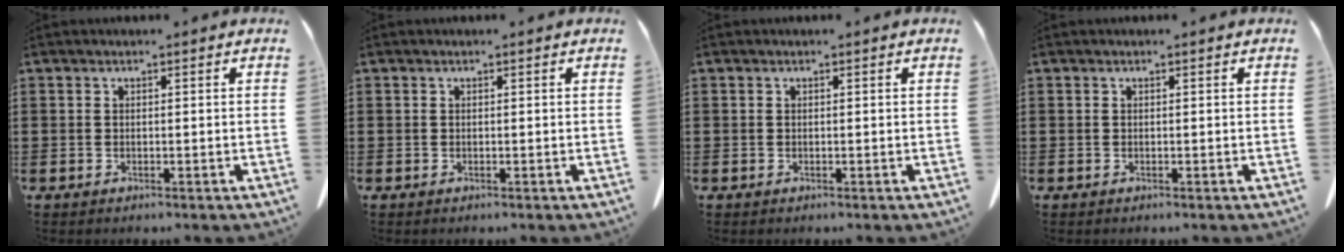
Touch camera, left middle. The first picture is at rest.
{"total": 0.0}
{"total": 0.0}
{"total": 0.0}